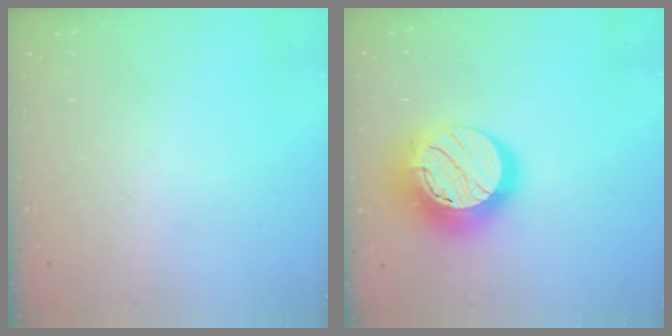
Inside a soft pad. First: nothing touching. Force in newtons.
{"total": 21.3, "press": 21.3, "slide": 1.4}